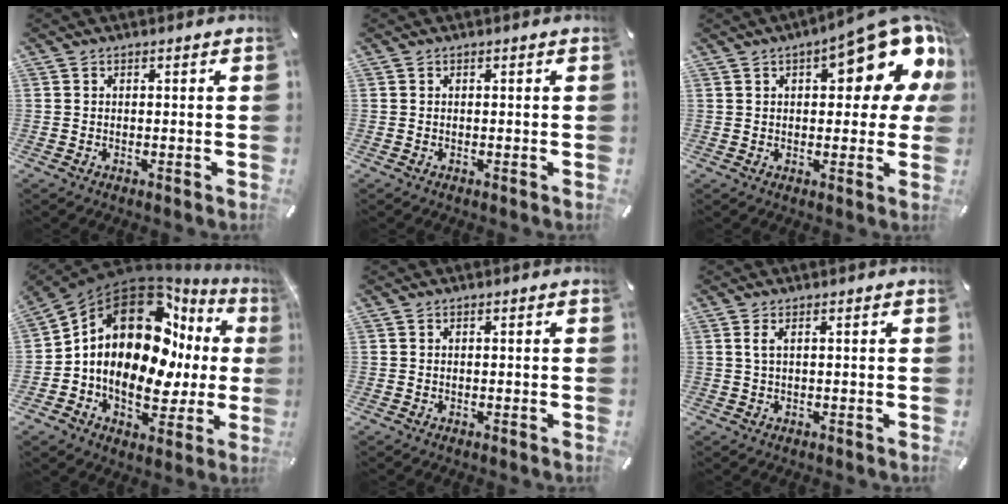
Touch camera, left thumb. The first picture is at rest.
{"total": 0.0}
{"total": 17.7, "force": [7.5, 6.8, 14.5], "torque": [-0.176, -0.038, 0.117]}
{"total": 20.1, "force": [3.5, 13.5, 14.5], "torque": [-0.234, -0.030, 0.054]}
{"total": 0.0}
{"total": 1.8, "force": [0.4, 0.3, 1.7], "torque": [-0.034, 0.001, 0.007]}